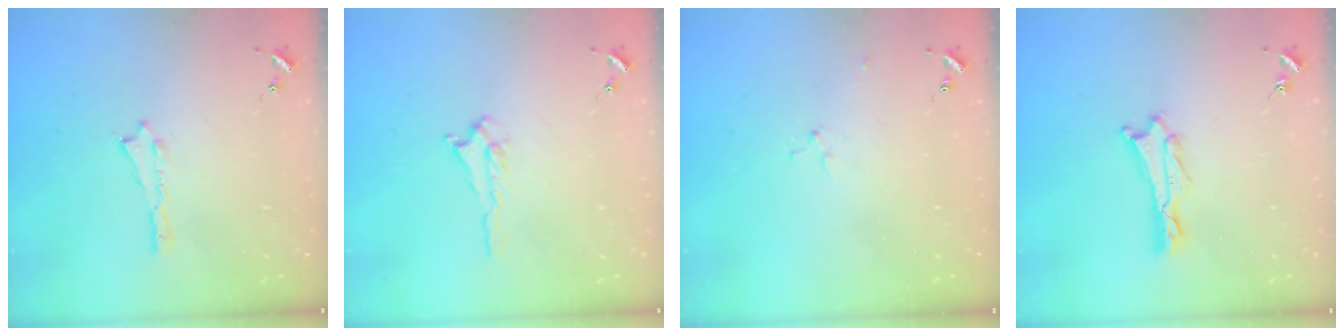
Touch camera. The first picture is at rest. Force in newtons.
{"total": 0.7, "press": 0.7, "slide": 0.2}
{"total": 2.9, "press": 2.9, "slide": 0.3}
{"total": 1.0, "press": 1.0, "slide": 0.1}